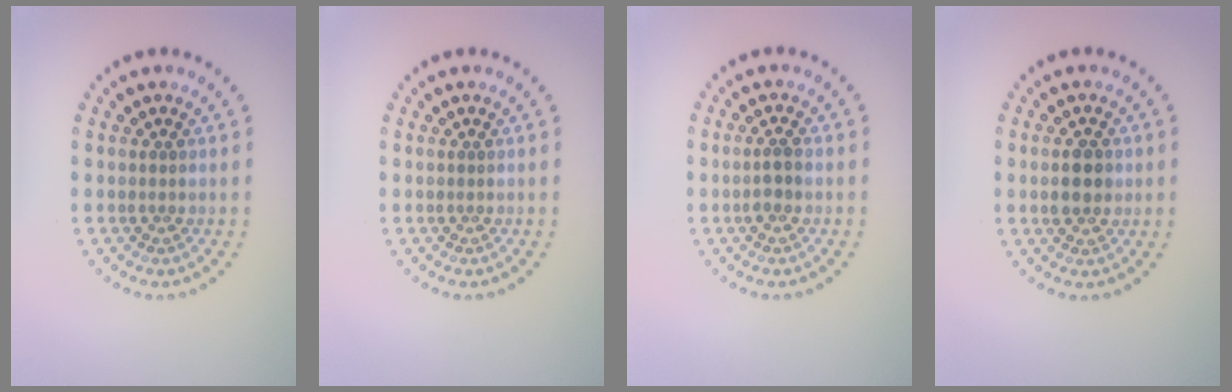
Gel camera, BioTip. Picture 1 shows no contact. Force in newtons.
{"total": 0.0}
{"total": 1.6, "press": 1.4, "slide": 0.7}
{"total": 2.7, "press": 2.7, "slide": 0.2}